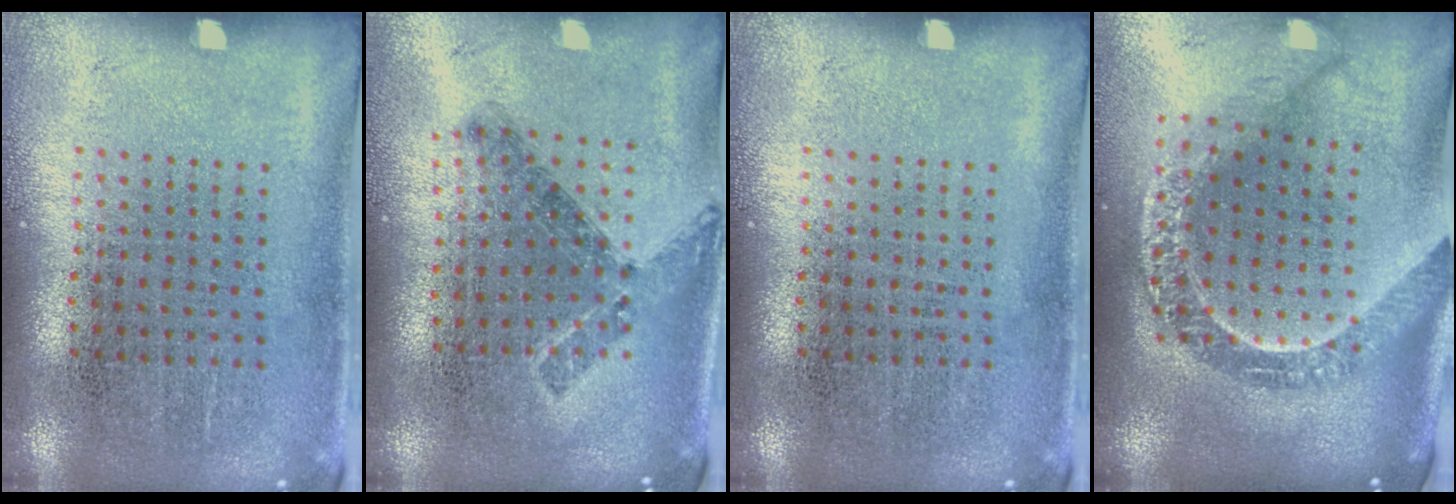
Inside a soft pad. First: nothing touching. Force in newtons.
{"total": 0.7, "press": 0.7, "slide": 0.3}
{"total": 0.0}
{"total": 2.9, "press": 2.3, "slide": 1.8}